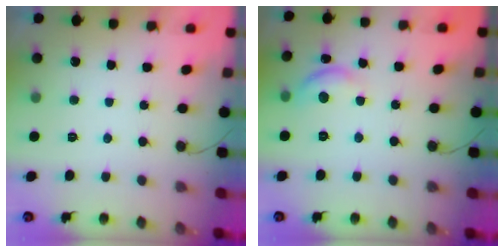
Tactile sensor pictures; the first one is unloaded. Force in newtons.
{"total": 9.0, "press": 9.0, "slide": 0.6}